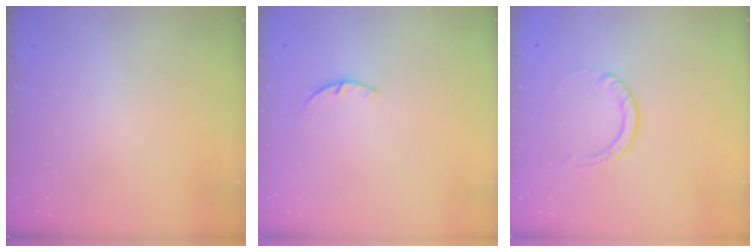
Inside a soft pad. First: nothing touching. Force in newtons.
{"total": 1.4, "press": 1.4, "slide": 0.3}
{"total": 3.0, "press": 3.0, "slide": 0.3}